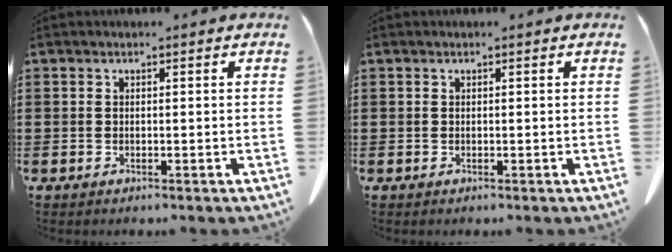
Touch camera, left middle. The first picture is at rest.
{"total": 0.0}